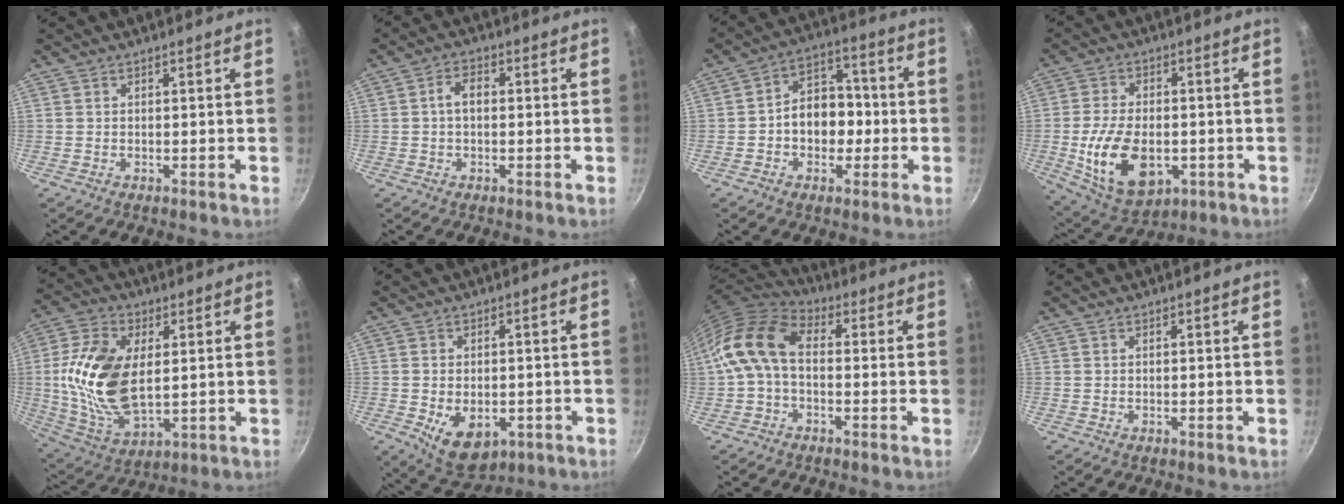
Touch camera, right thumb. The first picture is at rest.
{"total": 3.7, "force": [0.1, 2.2, 3.0], "torque": [-0.049, 0.014, -0.001]}
{"total": 10.5, "force": [-1.3, 7.6, 7.1], "torque": [-0.069, 0.034, -0.030]}
{"total": 15.3, "force": [-3.2, 9.3, 11.7], "torque": [-0.197, -0.001, -0.037]}
{"total": 19.8, "force": [2.0, 10.9, 16.4], "torque": [-0.323, -0.013, 0.045]}
{"total": 9.2, "force": [-2.8, 5.9, 6.5], "torque": [-0.091, 0.001, -0.028]}
{"total": 12.6, "force": [0.2, 7.7, 9.9], "torque": [-0.196, 0.035, -0.010]}
{"total": 0.0}